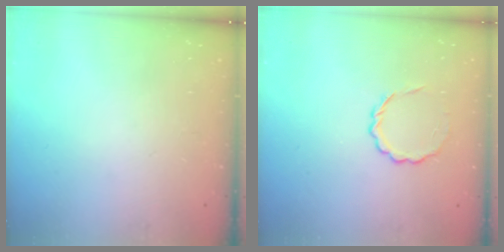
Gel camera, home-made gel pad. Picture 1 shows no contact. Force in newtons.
{"total": 5.8, "press": 5.5, "slide": 1.9}